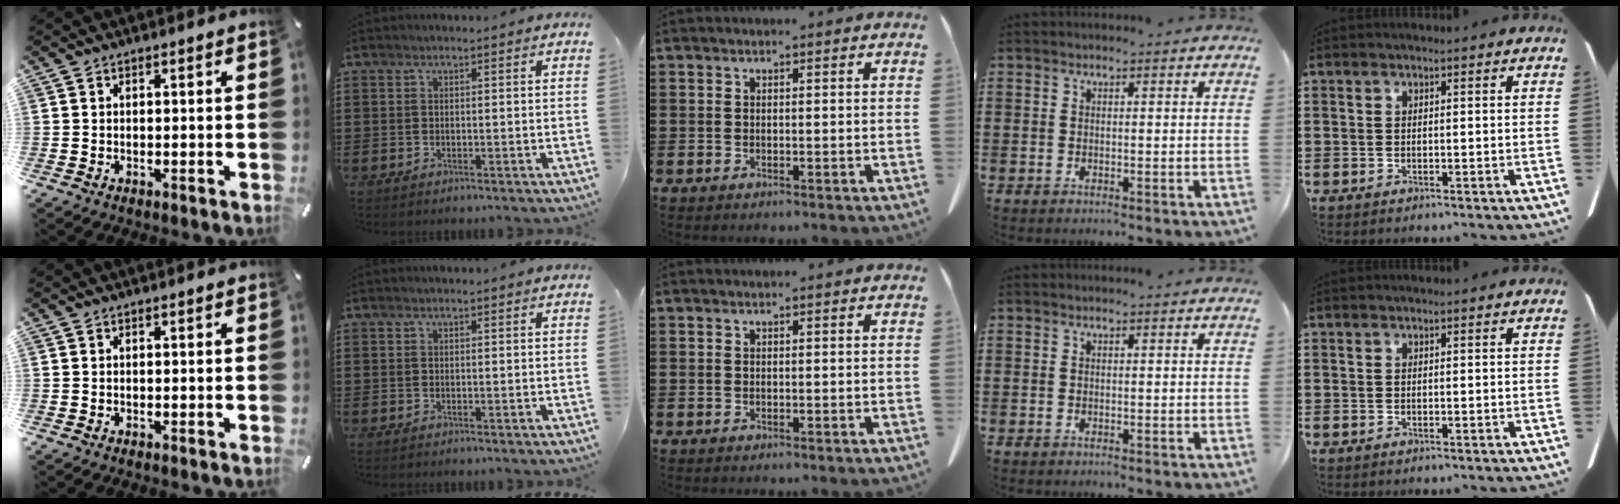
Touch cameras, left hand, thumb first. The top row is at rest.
{}